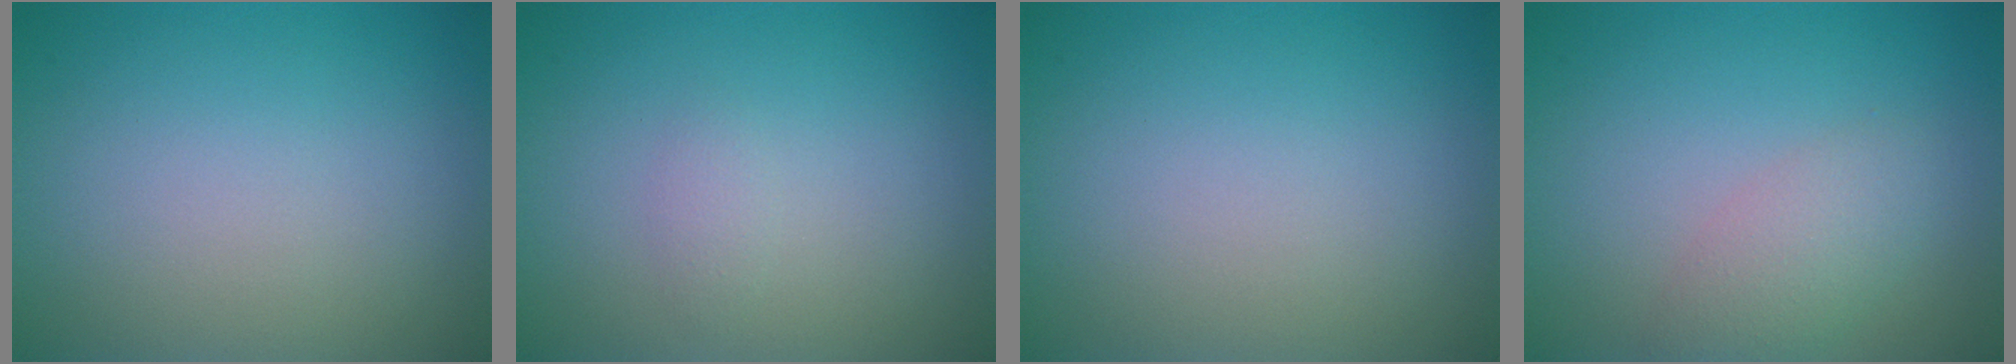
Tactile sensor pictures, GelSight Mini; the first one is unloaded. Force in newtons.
{"total": 0.8, "press": 0.8, "slide": 0.0}
{"total": 0.0}
{"total": 2.7, "press": 2.7, "slide": 0.1}